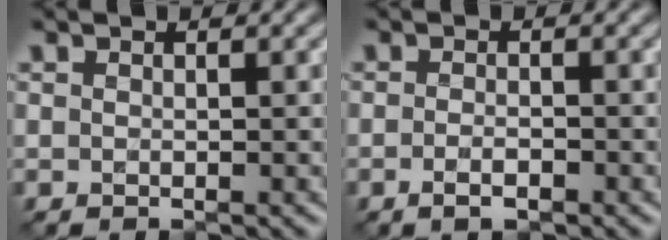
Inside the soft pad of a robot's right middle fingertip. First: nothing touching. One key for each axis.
{"total": 1.7, "fx": -0.9, "fy": 0.5, "fz": 1.4, "tx": -0.026, "ty": -0.003, "tz": -0.017}